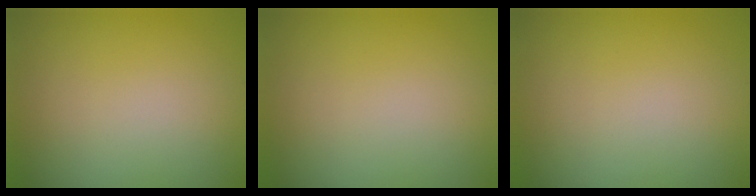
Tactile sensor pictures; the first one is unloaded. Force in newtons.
{"total": 0.0}
{"total": 0.0}